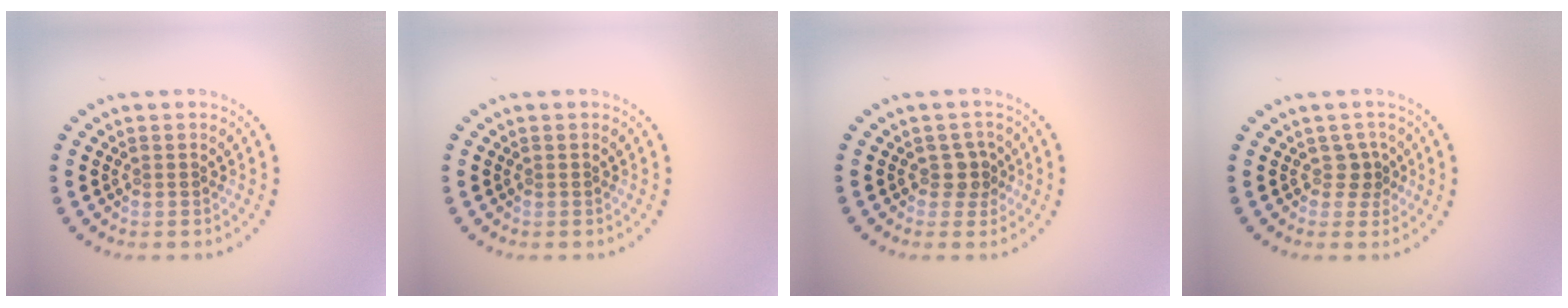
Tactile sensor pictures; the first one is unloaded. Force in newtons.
{"total": 0.0}
{"total": 1.8, "press": 1.5, "slide": 0.9}
{"total": 1.6, "press": 1.1, "slide": 1.2}